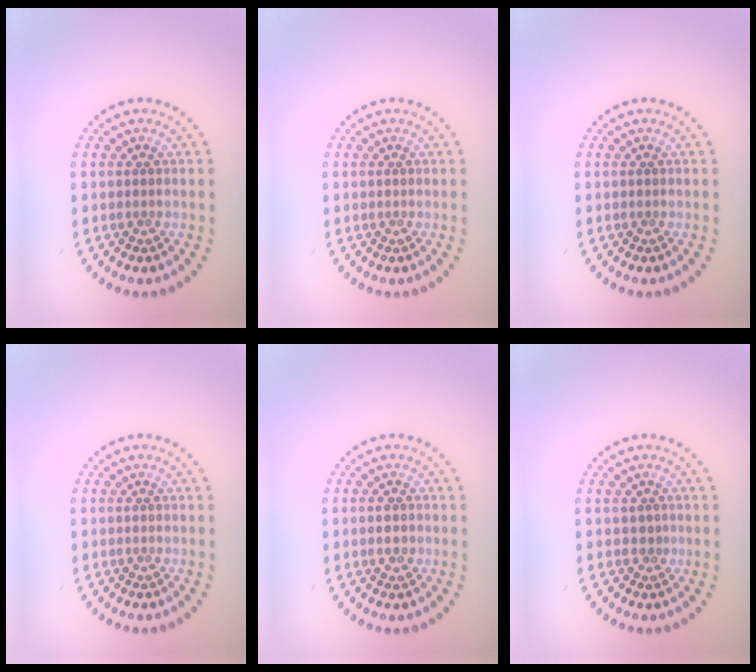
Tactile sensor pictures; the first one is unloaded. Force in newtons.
{"total": 0.0}
{"total": 0.0}
{"total": 0.0}
{"total": 0.8, "press": 0.8, "slide": 0.1}
{"total": 0.6, "press": 0.3, "slide": 0.5}